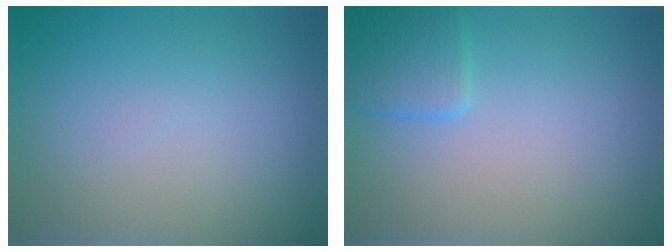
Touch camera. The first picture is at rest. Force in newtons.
{"total": 2.1, "press": 2.1, "slide": 0.1}